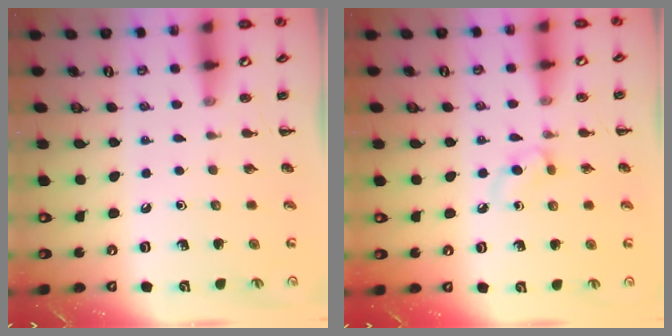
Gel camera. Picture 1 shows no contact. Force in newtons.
{"total": 2.9, "press": 2.7, "slide": 1.2}